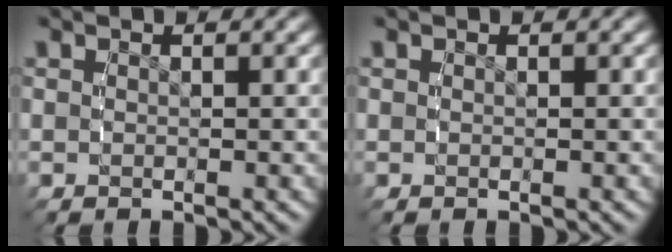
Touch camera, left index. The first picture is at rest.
{"total": 0.0}